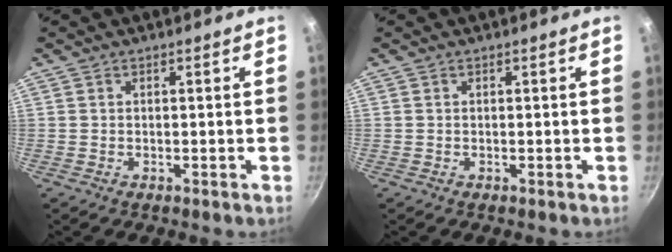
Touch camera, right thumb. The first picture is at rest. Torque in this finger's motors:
{"motor_torque": [0.02, -0.02, 0.09, 0.13, 0.01]}